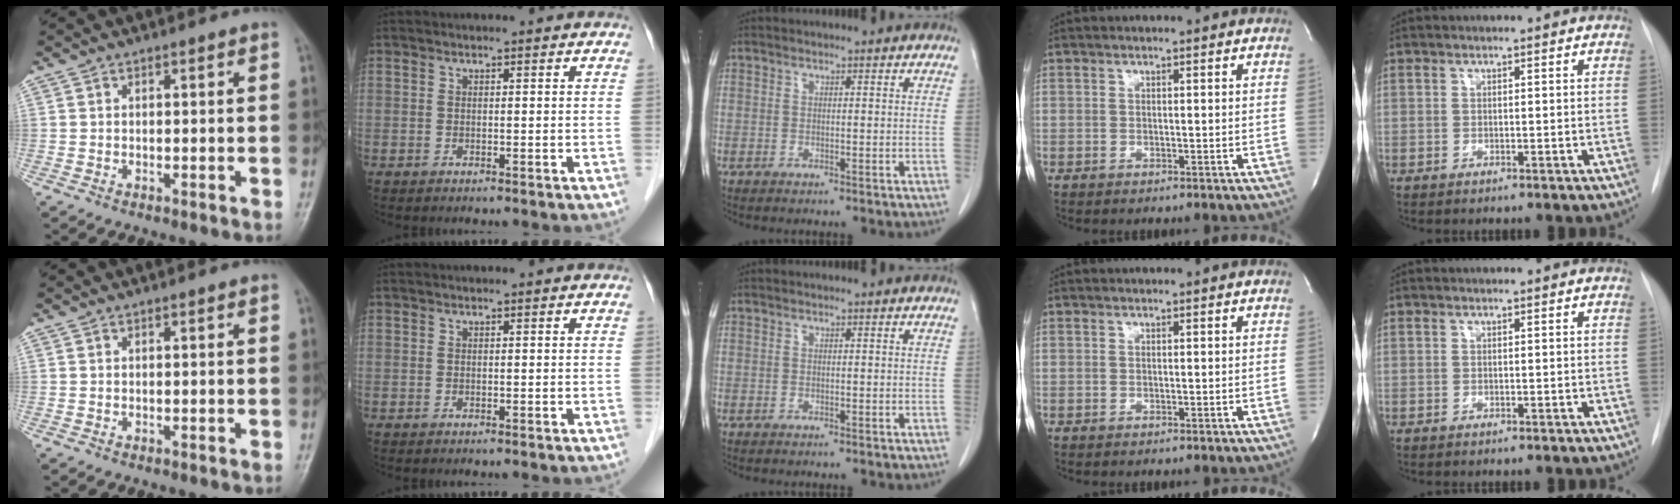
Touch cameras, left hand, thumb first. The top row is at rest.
{}